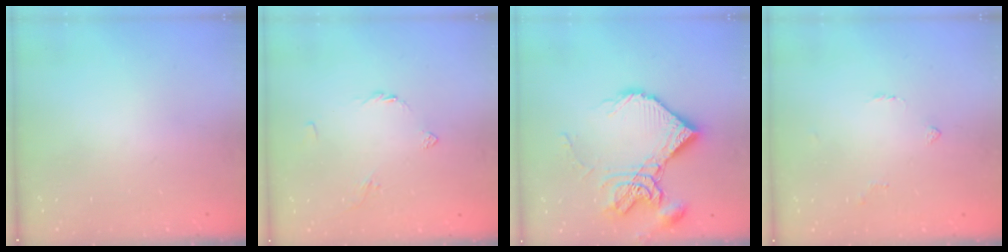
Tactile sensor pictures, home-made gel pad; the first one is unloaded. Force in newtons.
{"total": 3.4, "press": 3.4, "slide": 0.5}
{"total": 17.2, "press": 17.1, "slide": 2.3}
{"total": 2.3, "press": 2.2, "slide": 0.6}